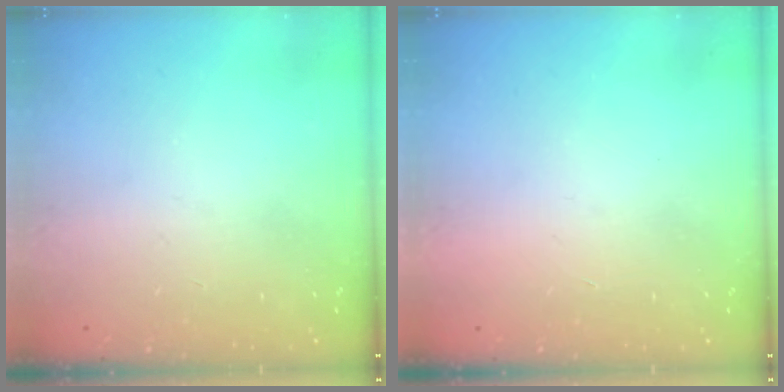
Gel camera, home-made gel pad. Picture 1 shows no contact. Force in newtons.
{"total": 1.5, "press": 1.5, "slide": 0.1}